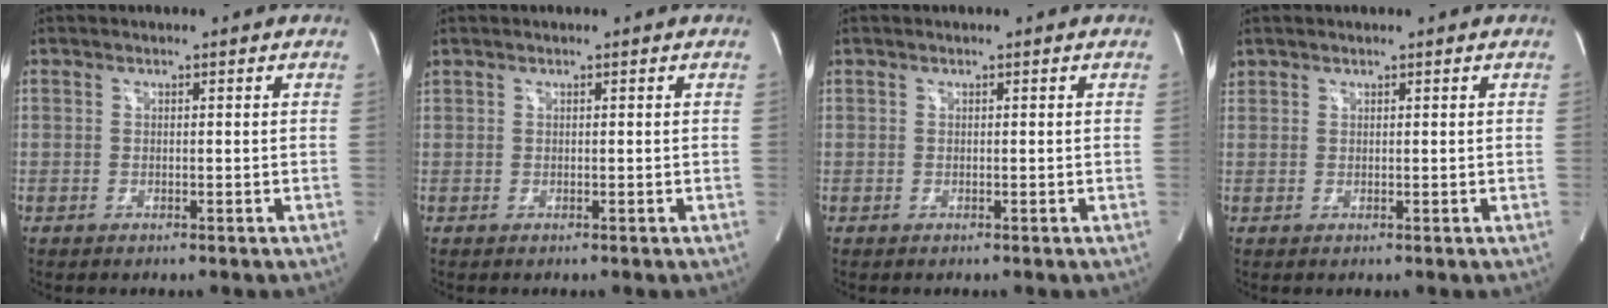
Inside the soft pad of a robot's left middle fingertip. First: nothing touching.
{"total": 0.0}
{"total": 0.0}
{"total": 0.8, "force": [0.8, 0.3, 0.0], "torque": [-0.006, 0.010, 0.018]}